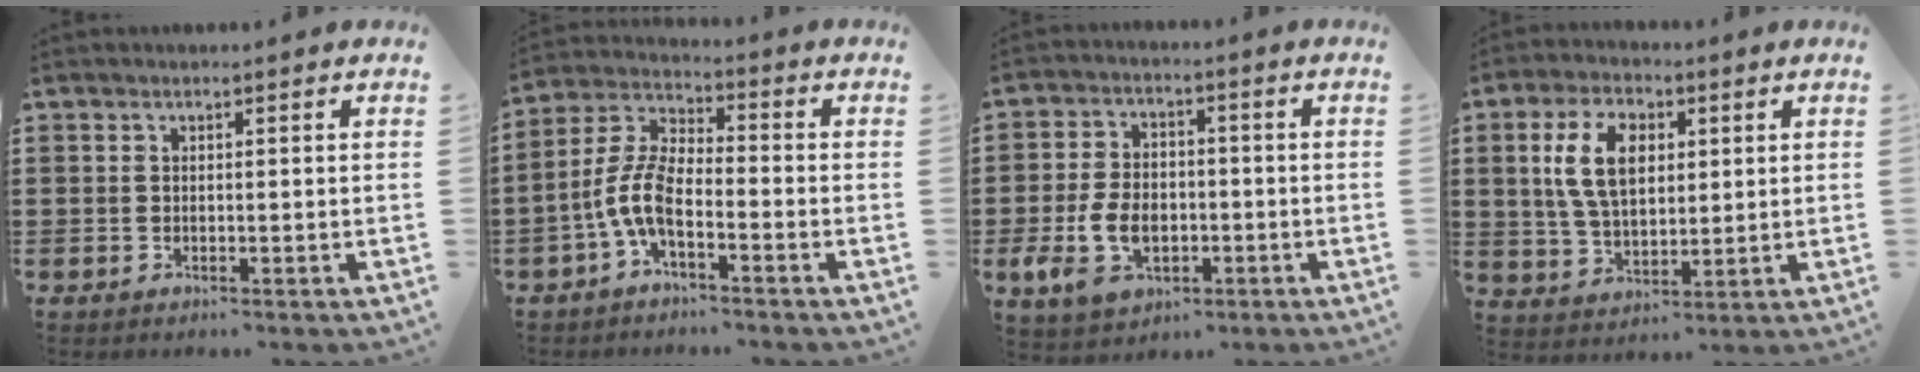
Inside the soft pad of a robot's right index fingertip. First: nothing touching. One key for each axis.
{"total": 7.3, "fx": -3.3, "fy": 2.8, "fz": 5.9, "tx": -0.151, "ty": -0.008, "tz": -0.071}
{"total": 8.4, "fx": -2.3, "fy": 5.6, "fz": 5.9, "tx": -0.143, "ty": 0.003, "tz": -0.048}
{"total": 9.1, "fx": 2.2, "fy": 5.4, "fz": 7.0, "tx": -0.165, "ty": 0.014, "tz": 0.035}